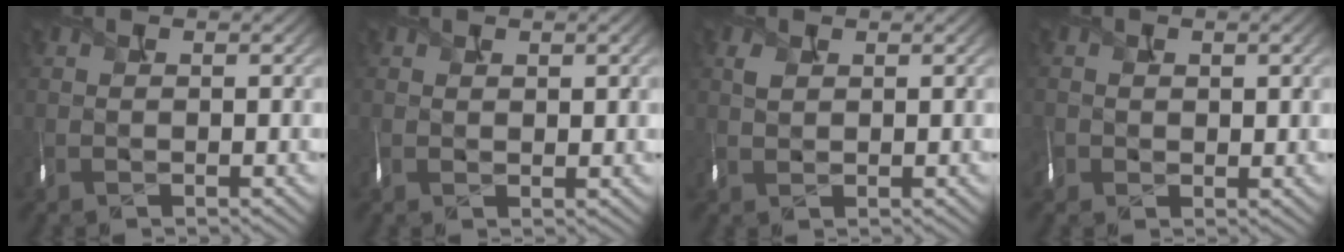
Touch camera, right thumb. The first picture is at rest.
{"total": 1.5, "force": [0.8, 0.8, 1.0], "torque": [-0.025, -0.001, 0.020]}
{"total": 0.7, "force": [0.4, 0.6, 0.1], "torque": [-0.010, -0.004, 0.013]}
{"total": 2.0, "force": [0.3, 1.8, 0.9], "torque": [-0.029, -0.009, 0.008]}